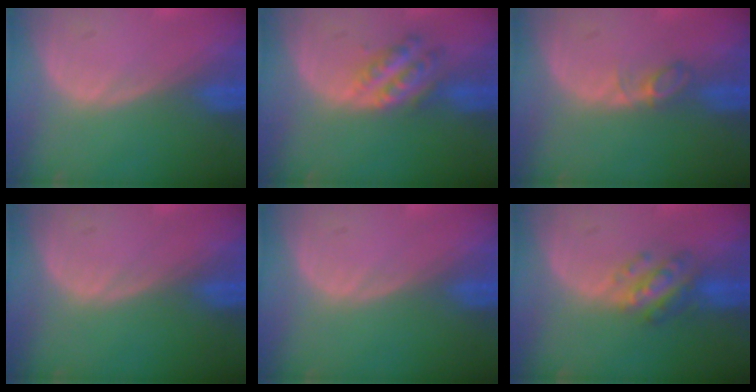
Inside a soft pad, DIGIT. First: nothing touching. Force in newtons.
{"total": 5.4, "press": 5.0, "slide": 2.2}
{"total": 2.4, "press": 2.4, "slide": 0.4}
{"total": 0.0}
{"total": 0.0}
{"total": 5.4, "press": 5.0, "slide": 1.9}